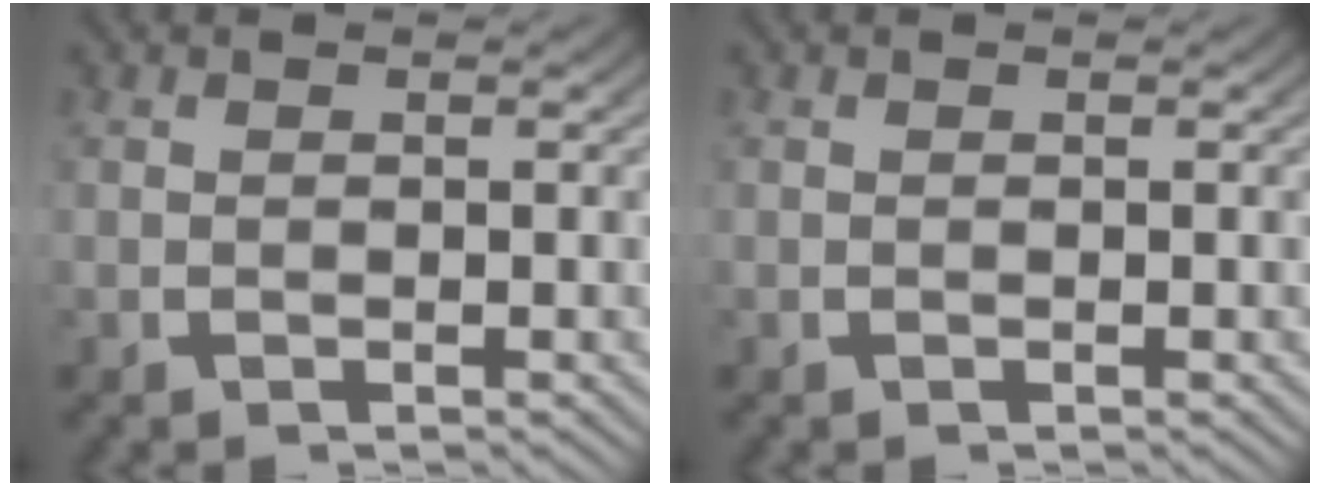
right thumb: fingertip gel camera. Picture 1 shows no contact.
{"total": 0.0}